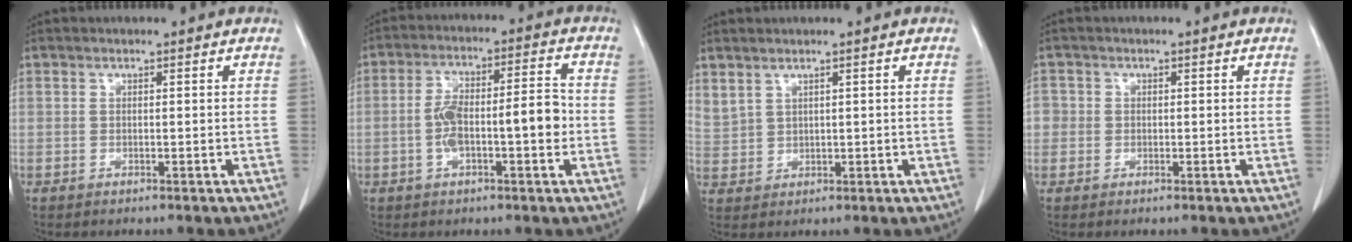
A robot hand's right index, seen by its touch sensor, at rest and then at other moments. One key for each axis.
{"total": 9.6, "fx": -1.6, "fy": 2.6, "fz": 9.1, "tx": -0.166, "ty": 0.029, "tz": -0.025}
{"total": 3.7, "fx": 2.6, "fy": 2.1, "fz": 1.6, "tx": -0.039, "ty": 0.005, "tz": 0.069}
{"total": 2.4, "fx": -0.1, "fy": 2.4, "fz": 0.3, "tx": 0.005, "ty": 0.005, "tz": -0.005}